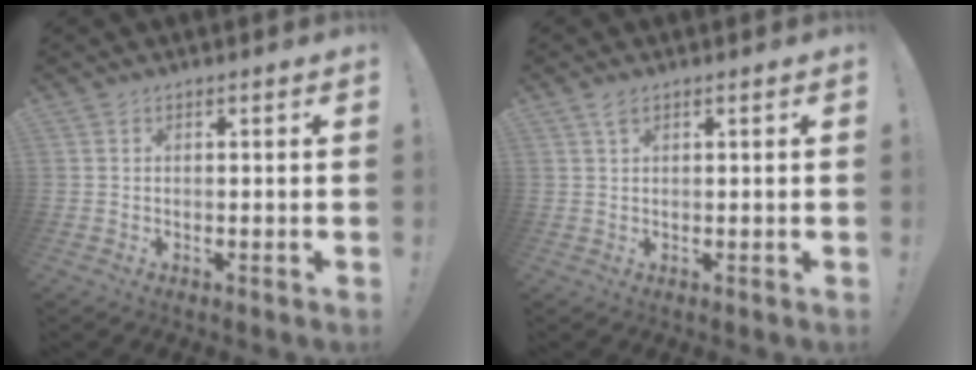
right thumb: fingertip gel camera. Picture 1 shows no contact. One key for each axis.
{"total": 2.3, "fx": 1.4, "fy": 1.0, "fz": 1.5, "tx": -0.026, "ty": 0.000, "tz": 0.023}